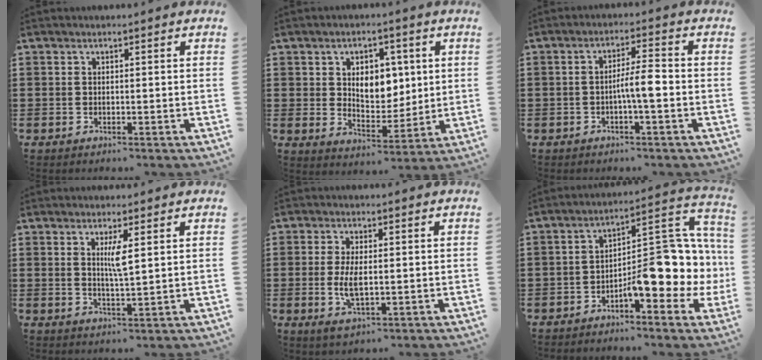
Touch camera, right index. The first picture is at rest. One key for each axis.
{"total": 6.4, "fx": 1.7, "fy": 4.6, "fz": 4.0, "tx": -0.073, "ty": 0.008, "tz": 0.025}
{"total": 4.7, "fx": -0.9, "fy": 0.6, "fz": 4.6, "tx": -0.082, "ty": 0.003, "tz": -0.020}
{"total": 3.2, "fx": 1.1, "fy": 0.3, "fz": 3.0, "tx": -0.061, "ty": 0.001, "tz": 0.016}
{"total": 4.9, "fx": -0.4, "fy": 1.9, "fz": 4.4, "tx": -0.103, "ty": -0.008, "tz": -0.013}
{"total": 10.2, "fx": -2.2, "fy": 3.9, "fz": 9.1, "tx": -0.117, "ty": -0.029, "tz": -0.049}